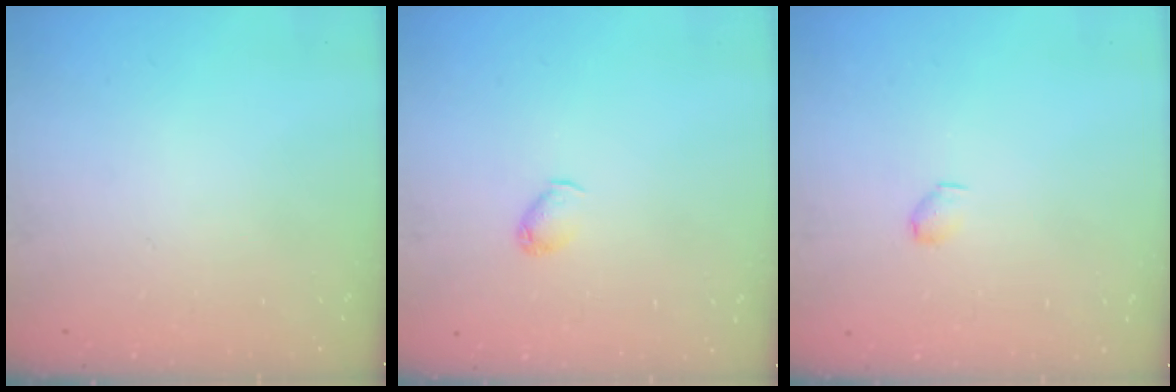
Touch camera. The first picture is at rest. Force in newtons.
{"total": 3.8, "press": 3.7, "slide": 0.7}
{"total": 2.9, "press": 2.9, "slide": 0.5}